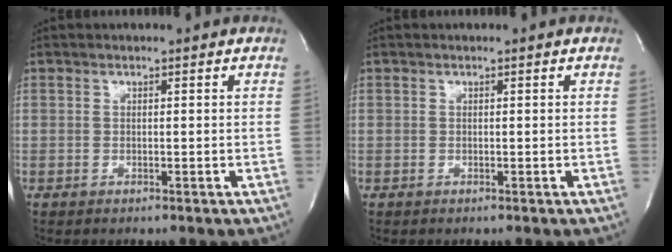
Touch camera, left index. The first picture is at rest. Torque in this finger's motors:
{"motor_torque": [0.00, 0.00, 0.00, 0.00]}